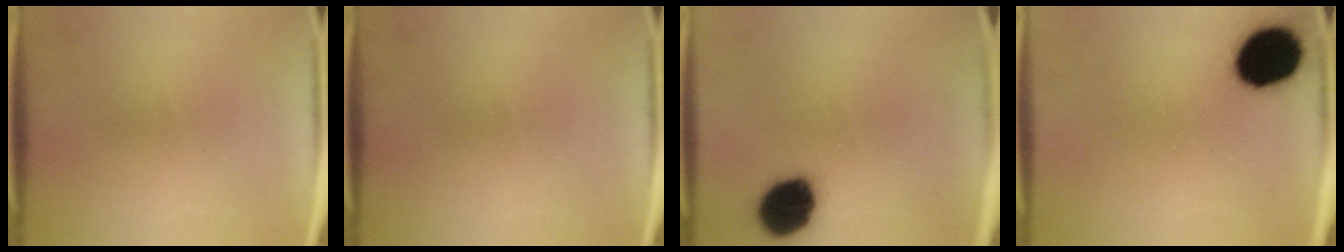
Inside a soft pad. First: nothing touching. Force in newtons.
{"total": 0.0}
{"total": 11.9}
{"total": 15.6}